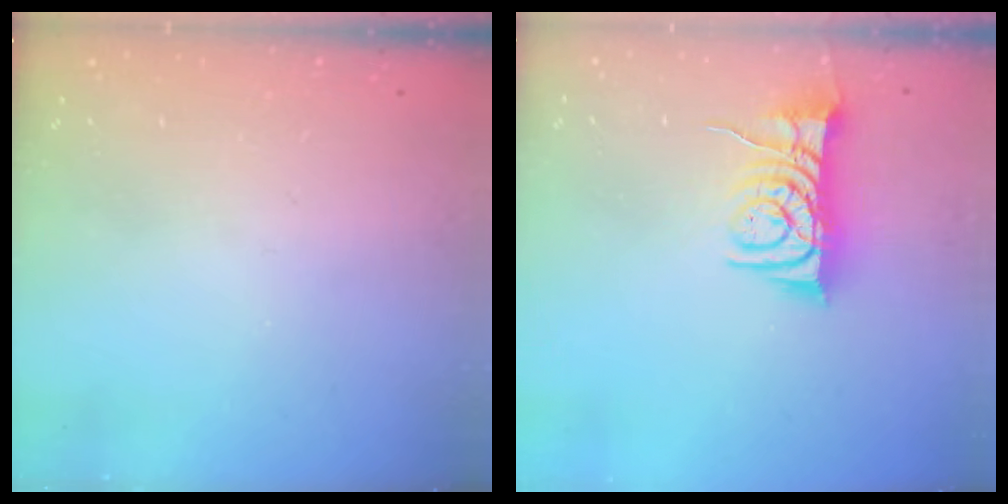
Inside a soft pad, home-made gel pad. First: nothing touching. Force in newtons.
{"total": 8.8, "press": 8.8, "slide": 0.5}